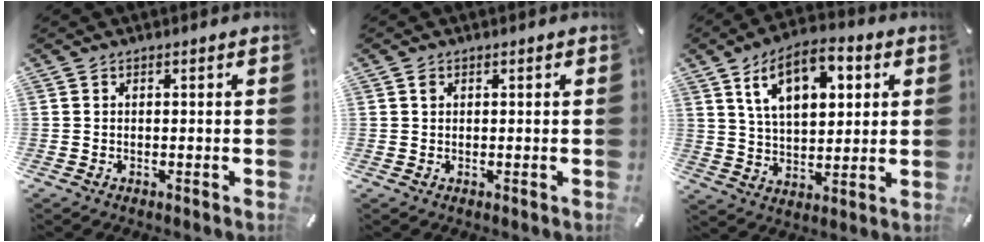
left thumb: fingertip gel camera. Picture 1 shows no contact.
{"total": 0.7, "force": [0.2, 0.6, 0.2], "torque": [0.005, -0.001, 0.003]}
{"total": 13.6, "force": [6.3, 7.7, 9.4], "torque": [-0.155, -0.004, 0.110]}